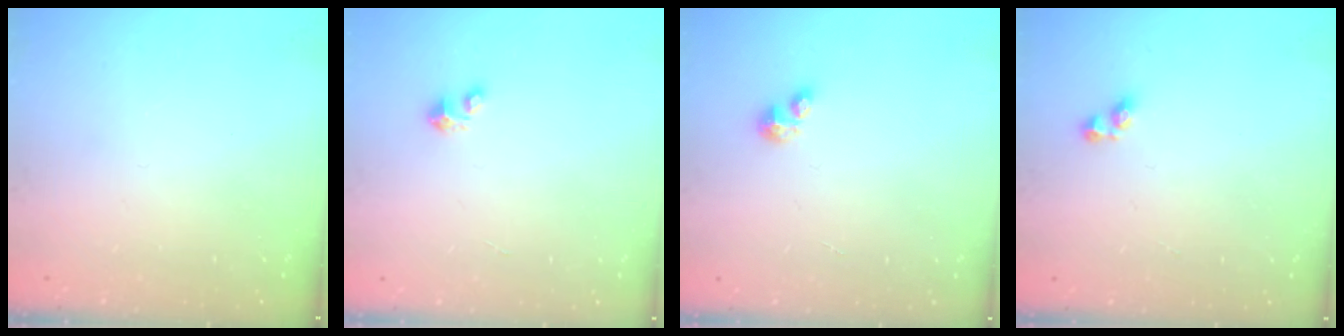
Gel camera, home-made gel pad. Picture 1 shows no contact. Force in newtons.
{"total": 2.1, "press": 2.1, "slide": 0.1}
{"total": 2.1, "press": 2.1, "slide": 0.2}
{"total": 2.9, "press": 2.9, "slide": 0.4}